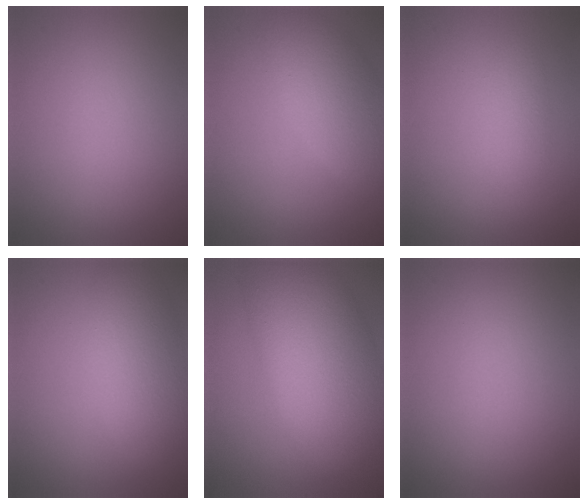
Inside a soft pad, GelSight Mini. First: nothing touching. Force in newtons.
{"total": 4.9, "press": 4.9, "slide": 0.3}
{"total": 1.6, "press": 1.6, "slide": 0.2}
{"total": 5.3, "press": 5.3, "slide": 0.5}
{"total": 11.2, "press": 11.2, "slide": 0.6}
{"total": 0.0}